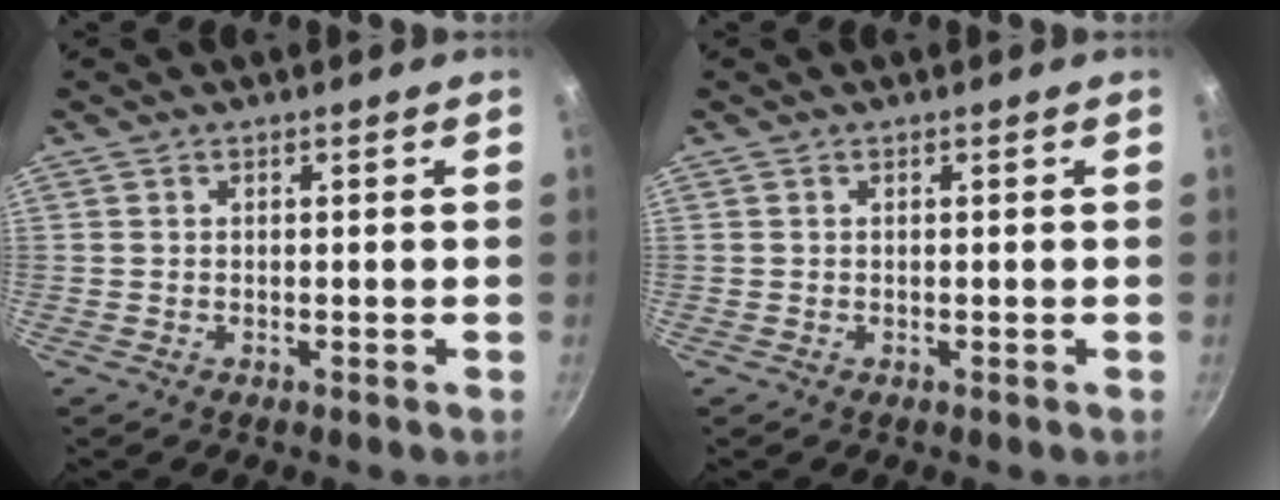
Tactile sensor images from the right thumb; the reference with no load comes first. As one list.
[{"total": 0.0}]